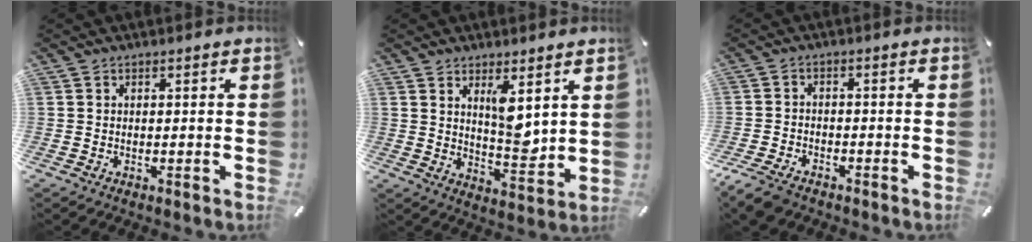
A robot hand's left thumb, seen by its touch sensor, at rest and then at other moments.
{"total": 8.2, "force": [4.6, 3.8, 5.7], "torque": [-0.076, -0.038, 0.077]}
{"total": 4.7, "force": [-3.7, 2.3, 1.9], "torque": [-0.055, 0.012, -0.076]}